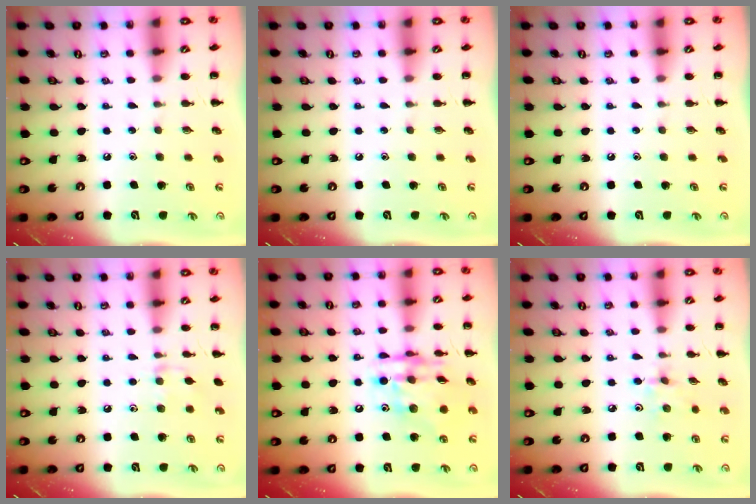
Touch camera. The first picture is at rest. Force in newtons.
{"total": 0.0}
{"total": 0.0}
{"total": 6.0, "press": 5.8, "slide": 1.7}
{"total": 14.6, "press": 14.2, "slide": 3.5}
{"total": 3.4, "press": 3.2, "slide": 1.0}